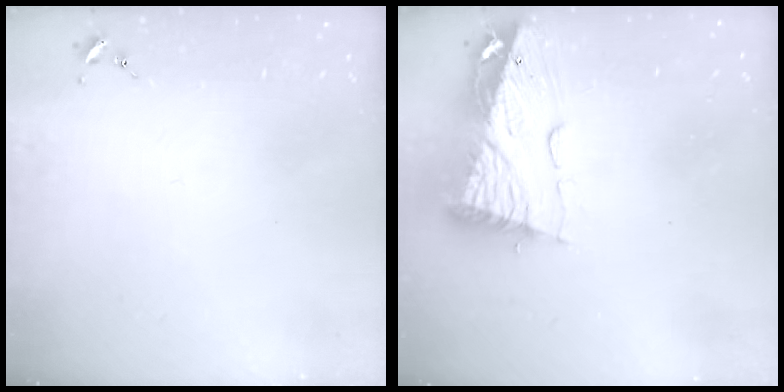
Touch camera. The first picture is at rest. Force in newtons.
{"total": 12.6, "press": 12.5, "slide": 1.4}